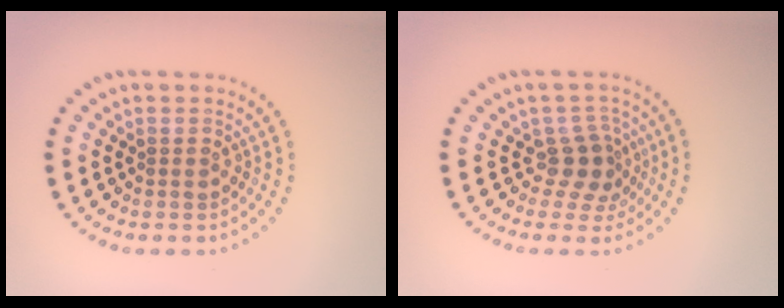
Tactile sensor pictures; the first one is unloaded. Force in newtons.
{"total": 2.5, "press": 1.8, "slide": 1.7}